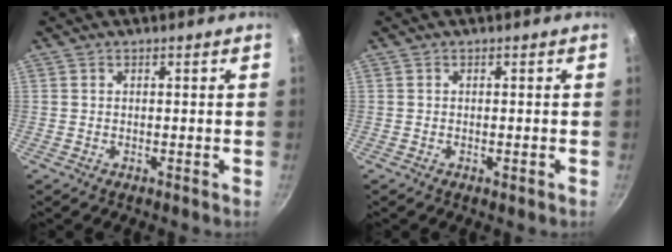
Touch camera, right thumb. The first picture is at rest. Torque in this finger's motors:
{"motor_torque": [-0.48, -0.12, 0.07, 0.33, 0.01]}